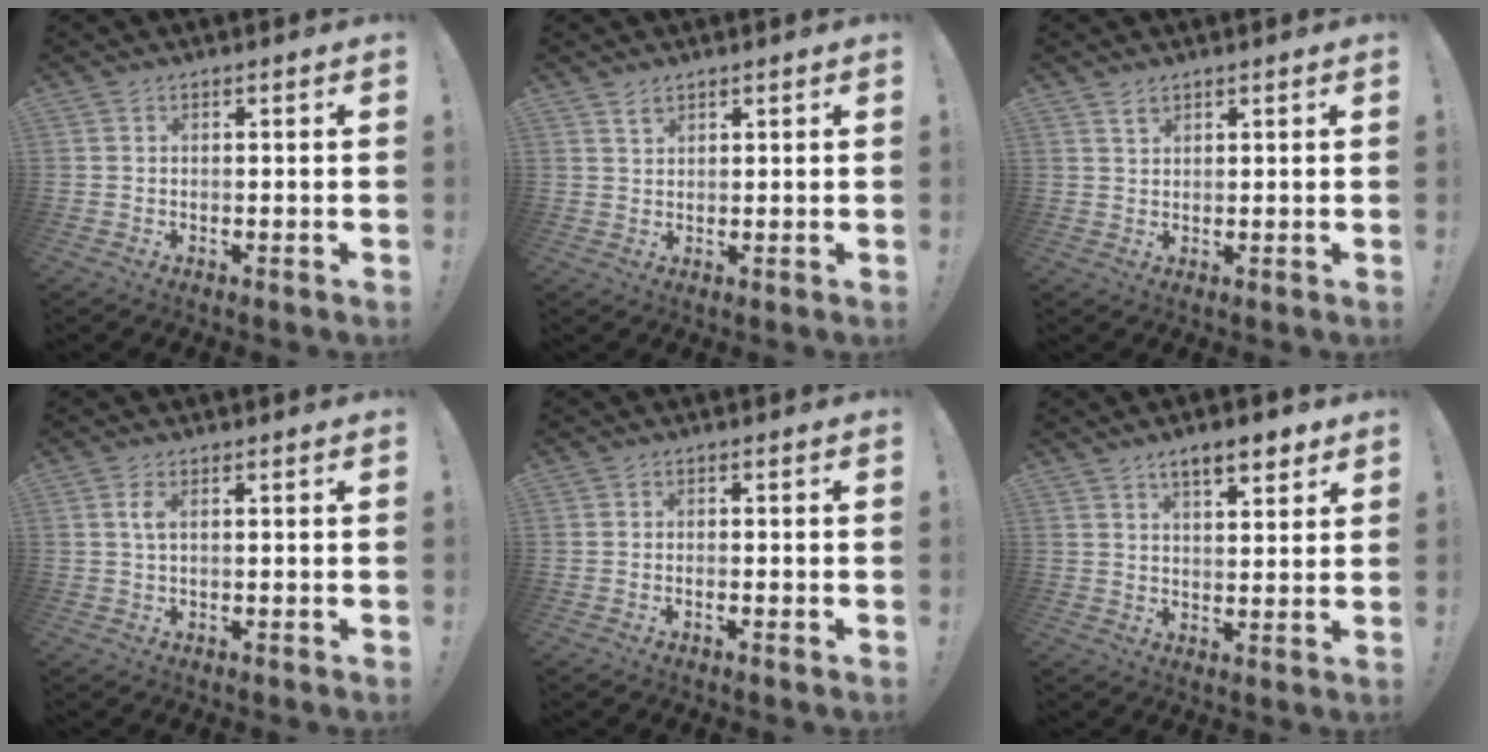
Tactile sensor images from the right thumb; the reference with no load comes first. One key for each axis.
{"total": 2.3, "fx": 1.7, "fy": 1.3, "fz": 0.8, "tx": -0.008, "ty": -0.009, "tz": 0.030}
{"total": 2.0, "fx": 1.5, "fy": 1.0, "fz": 0.7, "tx": -0.006, "ty": -0.008, "tz": 0.026}
{"total": 2.1, "fx": 0.3, "fy": 0.6, "fz": 1.9, "tx": -0.038, "ty": 0.002, "tz": 0.004}
{"total": 0.9, "fx": -0.6, "fy": -0.1, "fz": 0.7, "tx": -0.011, "ty": -0.002, "tz": -0.010}
{"total": 6.8, "fx": 4.4, "fy": 2.5, "fz": 4.5, "tx": -0.063, "ty": -0.017, "tz": 0.074}